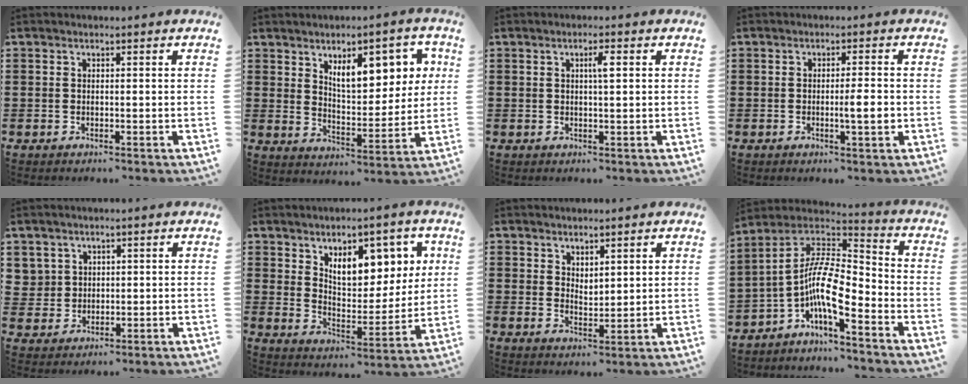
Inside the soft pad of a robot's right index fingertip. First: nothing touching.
{"total": 9.4, "force": [4.8, 4.2, 6.8], "torque": [-0.108, -0.010, 0.077]}
{"total": 2.2, "force": [0.6, 0.3, 2.1], "torque": [-0.042, 0.004, 0.007]}
{"total": 3.7, "force": [-0.6, 0.3, 3.7], "torque": [-0.061, -0.004, -0.012]}
{"total": 3.1, "force": [1.5, 2.7, 0.2], "torque": [-0.019, 0.011, 0.030]}
{"total": 9.0, "force": [4.7, 5.0, 5.9], "torque": [-0.105, -0.011, 0.080]}
{"total": 2.2, "force": [2.1, 0.6, 0.0], "torque": [-0.005, 0.001, 0.041]}
{"total": 10.5, "force": [-3.6, 3.3, 9.2], "torque": [-0.204, -0.021, -0.078]}